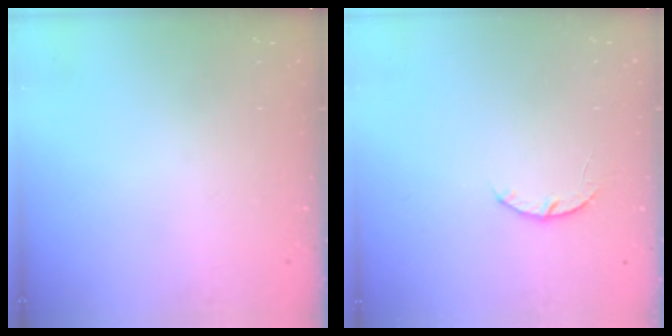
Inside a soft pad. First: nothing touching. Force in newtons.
{"total": 3.5, "press": 3.5, "slide": 0.6}